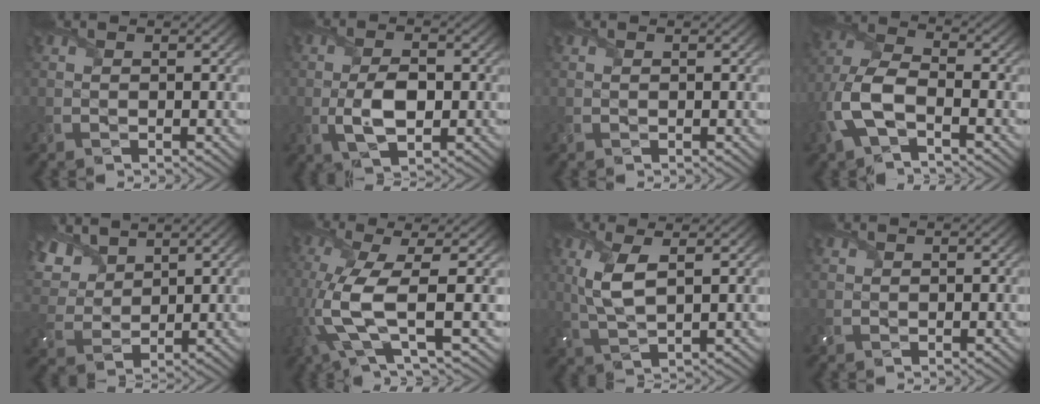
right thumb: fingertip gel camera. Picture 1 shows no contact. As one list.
[{"total": 5.4, "force": [-0.8, 2.9, 4.6], "torque": [-0.096, -0.006, -0.016]}, {"total": 0.0}, {"total": 8.0, "force": [-3.1, 3.9, 6.2], "torque": [-0.154, 0.004, -0.077]}, {"total": 8.0, "force": [5.1, 4.4, 4.2], "torque": [-0.135, 0.012, 0.100]}, {"total": 9.4, "force": [-1.2, 2.5, 9.0], "torque": [-0.200, -0.001, -0.032]}, {"total": 5.3, "force": [1.7, 1.7, 4.8], "torque": [-0.117, -0.001, 0.038]}, {"total": 0.5, "force": [0.5, 0.1, 0.1], "torque": [-0.007, 0.002, 0.014]}]